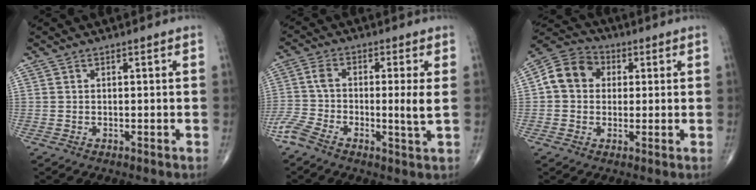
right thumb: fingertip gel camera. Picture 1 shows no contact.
{"total": 7.8, "force": [-1.9, 1.3, 7.4], "torque": [-0.168, 0.007, -0.048]}
{"total": 9.1, "force": [1.3, 7.6, 4.8], "torque": [-0.069, 0.019, 0.010]}